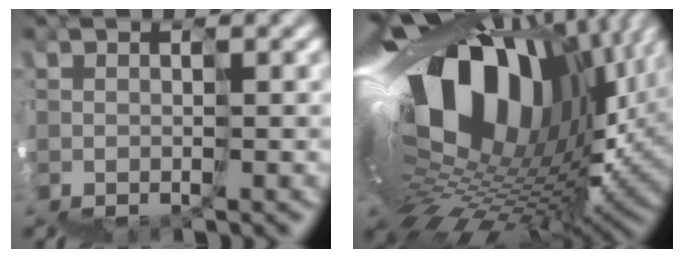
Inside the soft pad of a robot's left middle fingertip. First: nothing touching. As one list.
[{"total": 15.1, "force": [7.4, 9.0, 9.5], "torque": [-0.157, 0.017, 0.129]}]